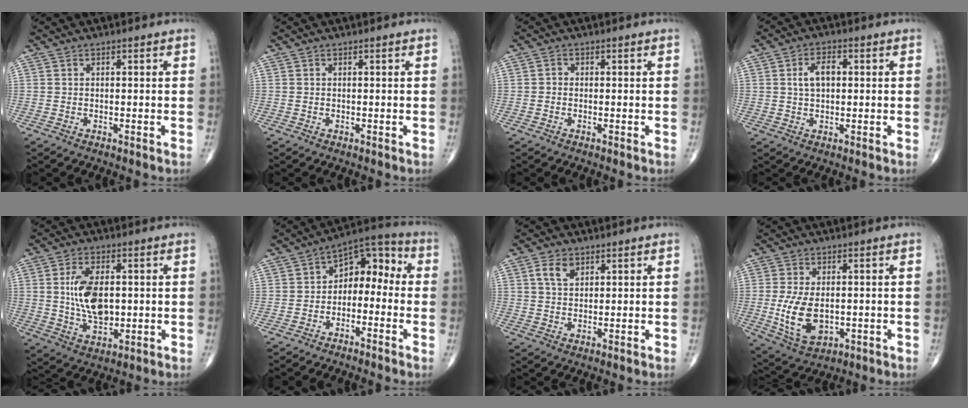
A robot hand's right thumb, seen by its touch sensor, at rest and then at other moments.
{"total": 0.0}
{"total": 0.9, "force": [-0.2, 0.7, 0.4], "torque": [-0.001, 0.002, -0.008]}
{"total": 5.1, "force": [0.8, 3.0, 4.0], "torque": [-0.073, 0.009, 0.012]}
{"total": 10.7, "force": [1.0, 5.9, 8.8], "torque": [-0.155, -0.007, 0.026]}
{"total": 9.1, "force": [-1.5, 6.2, 6.5], "torque": [-0.053, 0.053, -0.042]}
{"total": 4.0, "force": [1.9, 2.5, 2.5], "torque": [-0.040, -0.004, 0.037]}
{"total": 10.0, "force": [-0.9, 5.8, 8.1], "torque": [-0.150, -0.013, -0.004]}